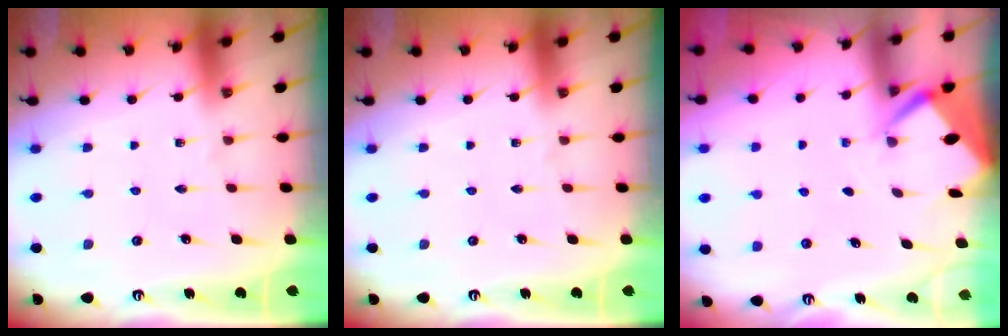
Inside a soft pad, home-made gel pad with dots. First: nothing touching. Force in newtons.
{"total": 0.0}
{"total": 2.7, "press": 2.6, "slide": 0.3}